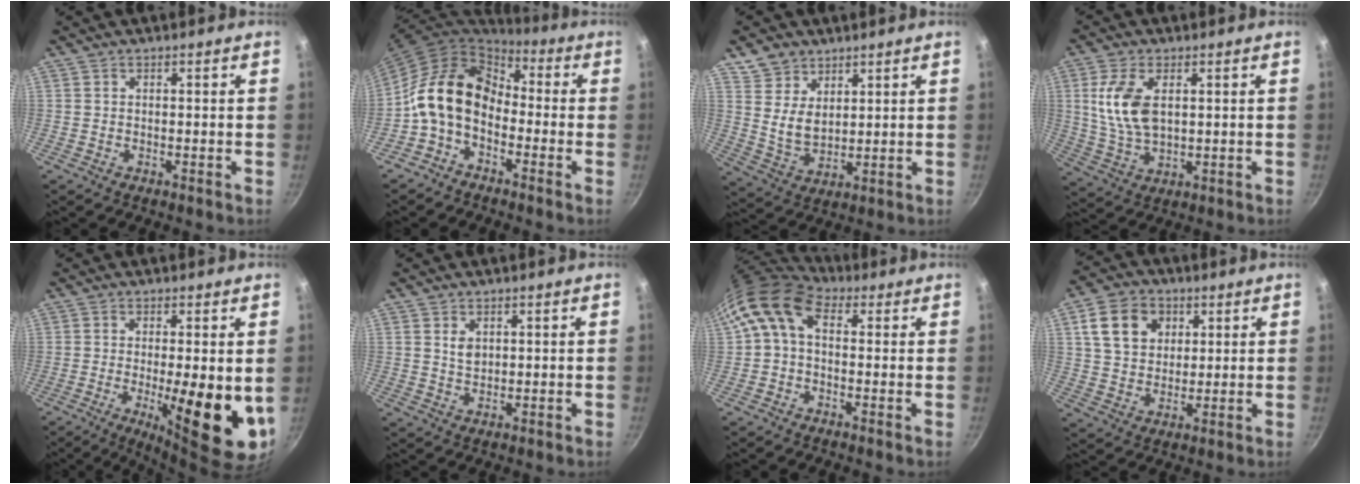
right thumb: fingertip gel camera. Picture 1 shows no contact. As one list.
[{"total": 13.9, "force": [-2.5, 9.9, 9.4], "torque": [-0.152, 0.050, -0.069]}, {"total": 7.9, "force": [4.8, 5.5, 3.1], "torque": [-0.037, -0.026, 0.096]}, {"total": 10.2, "force": [2.2, 5.8, 8.1], "torque": [-0.158, -0.013, 0.047]}, {"total": 14.8, "force": [-1.8, 3.9, 14.2], "torque": [-0.188, -0.018, -0.018]}, {"total": 2.7, "force": [0.9, 1.9, 1.6], "torque": [-0.022, -0.003, 0.018]}, {"total": 10.1, "force": [2.3, 6.7, 7.2], "torque": [-0.135, 0.023, 0.025]}, {"total": 11.0, "force": [3.7, 8.5, 5.8], "torque": [-0.081, 0.001, 0.062]}]